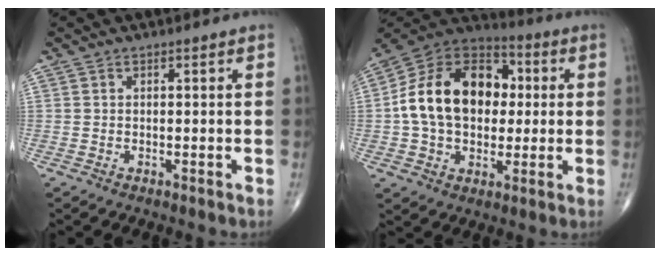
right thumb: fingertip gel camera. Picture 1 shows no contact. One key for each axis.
{"total": 20.8, "fx": 1.4, "fy": 14.6, "fz": 14.7, "tx": -0.227, "ty": 0.026, "tz": 0.019}